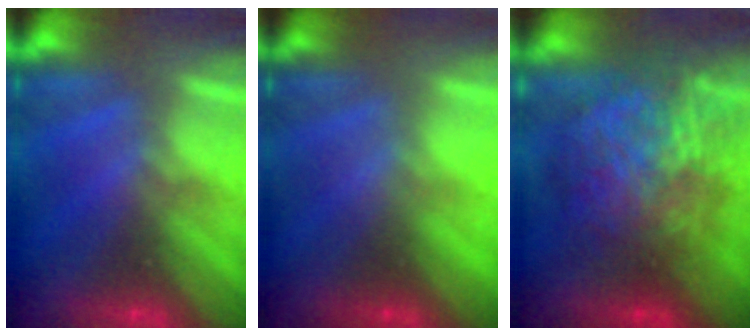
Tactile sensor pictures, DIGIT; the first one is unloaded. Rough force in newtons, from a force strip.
{"total": 3.3}
{"total": 7.5}